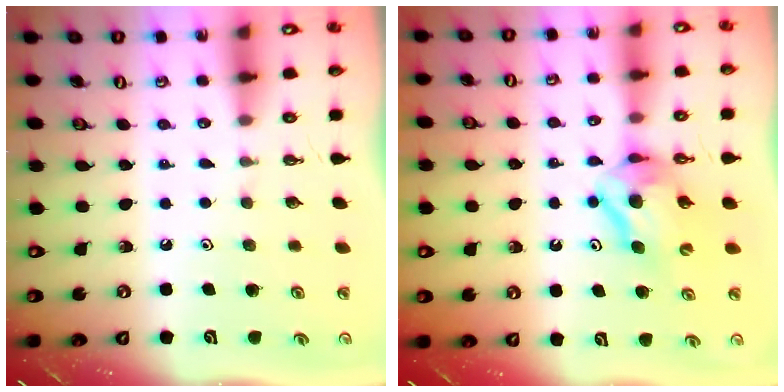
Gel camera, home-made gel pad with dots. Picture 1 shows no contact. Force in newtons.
{"total": 8.5, "press": 8.4, "slide": 0.9}